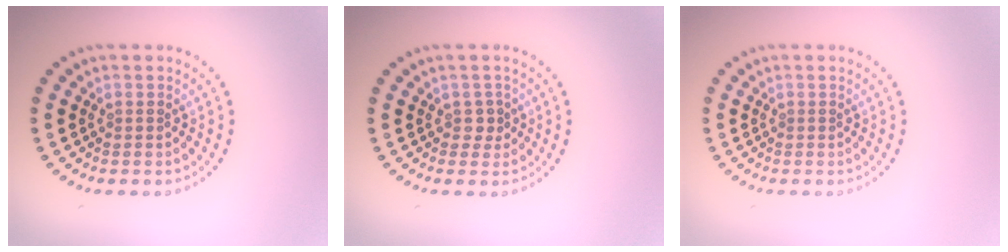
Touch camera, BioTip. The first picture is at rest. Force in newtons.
{"total": 1.0, "press": 0.9, "slide": 0.5}
{"total": 0.0}